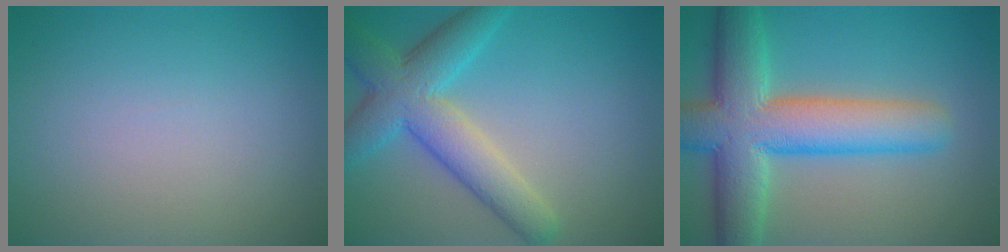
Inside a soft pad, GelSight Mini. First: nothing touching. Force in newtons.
{"total": 6.4, "press": 6.4, "slide": 0.2}
{"total": 10.0, "press": 10.0, "slide": 0.5}